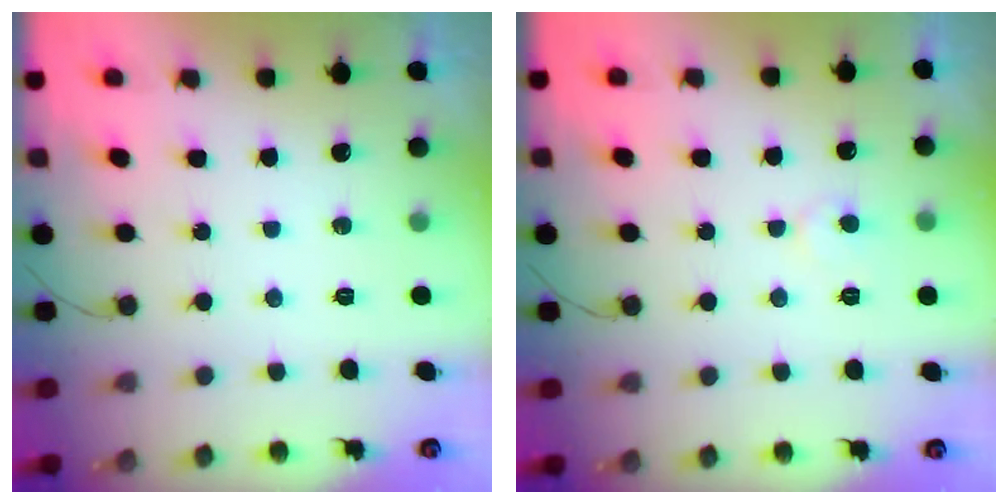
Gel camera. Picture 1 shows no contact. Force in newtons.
{"total": 5.1, "press": 5.0, "slide": 0.4}